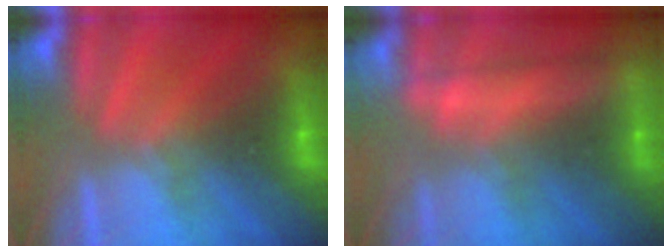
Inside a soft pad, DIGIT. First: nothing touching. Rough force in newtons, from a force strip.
{"total": 2.4}